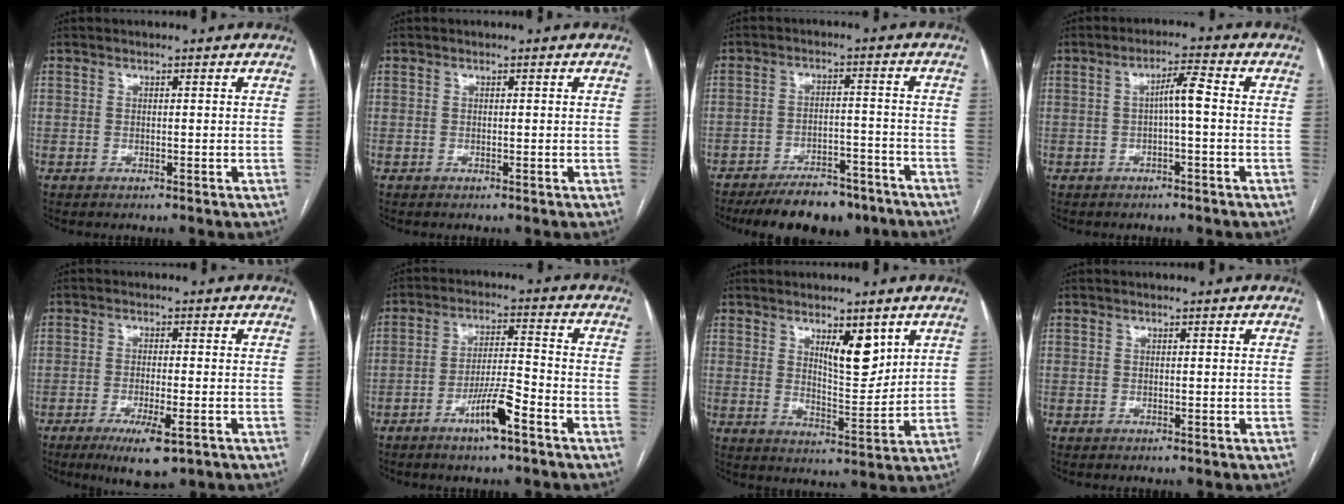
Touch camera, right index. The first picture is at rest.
{"total": 0.0}
{"total": 12.2, "force": [-9.9, 4.5, 5.5], "torque": [-0.067, 0.006, -0.147]}
{"total": 2.5, "force": [0.0, -0.1, 2.5], "torque": [-0.042, 0.003, 0.000]}
{"total": 6.7, "force": [-3.7, 1.3, 5.5], "torque": [-0.093, -0.014, -0.055]}
{"total": 7.3, "force": [-4.2, 0.6, 5.9], "torque": [-0.112, -0.001, -0.075]}
{"total": 7.0, "force": [3.7, 2.3, 5.4], "torque": [-0.089, -0.012, 0.064]}
{"total": 0.0}